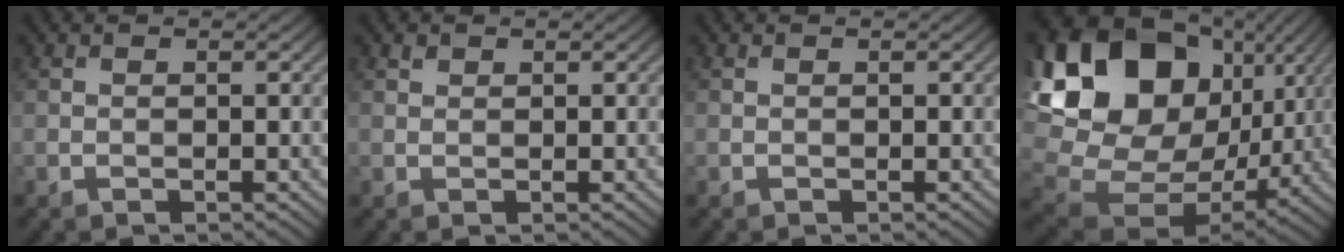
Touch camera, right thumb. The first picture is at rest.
{"total": 0.6, "force": [0.5, 0.3, 0.1], "torque": [-0.001, -0.001, 0.011]}
{"total": 0.0}
{"total": 22.8, "force": [6.9, 17.7, 12.7], "torque": [-0.322, 0.014, 0.145]}